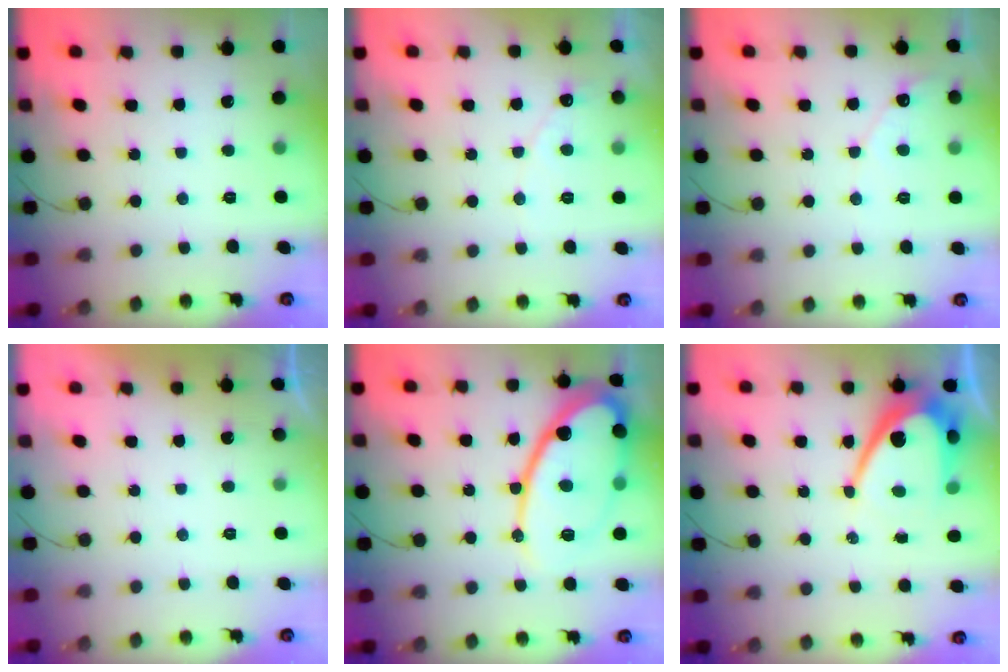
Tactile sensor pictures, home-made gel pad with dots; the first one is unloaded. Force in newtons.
{"total": 3.9, "press": 3.9, "slide": 0.2}
{"total": 4.0, "press": 4.0, "slide": 0.3}
{"total": 0.8, "press": 0.8, "slide": 0.1}
{"total": 22.7, "press": 22.6, "slide": 2.3}
{"total": 12.1, "press": 12.1, "slide": 0.8}